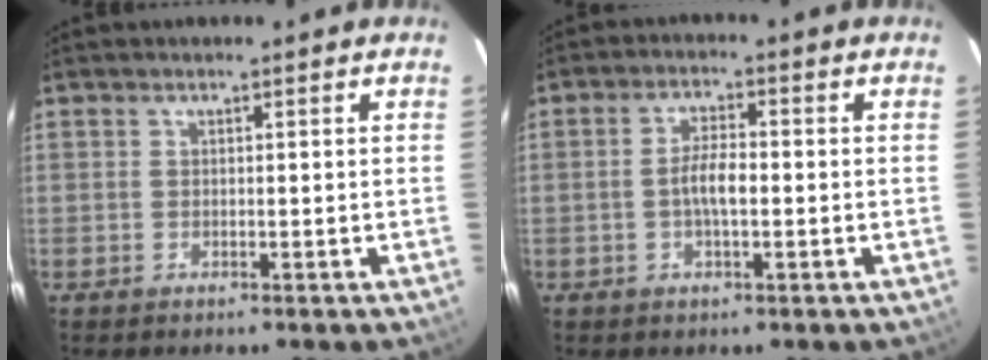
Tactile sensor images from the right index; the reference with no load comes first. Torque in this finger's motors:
{"motor_torque": [0.84, -0.06, 0.51, 0.12]}